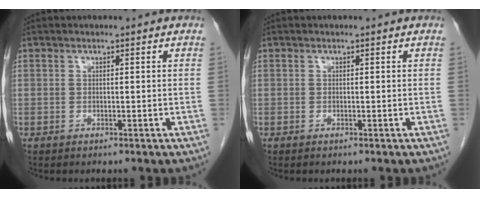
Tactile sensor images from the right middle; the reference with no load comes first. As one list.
[{"total": 0.0}]